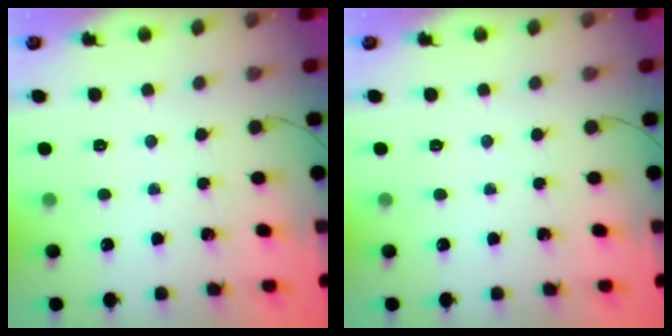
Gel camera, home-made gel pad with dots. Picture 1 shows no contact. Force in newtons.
{"total": 0.0}